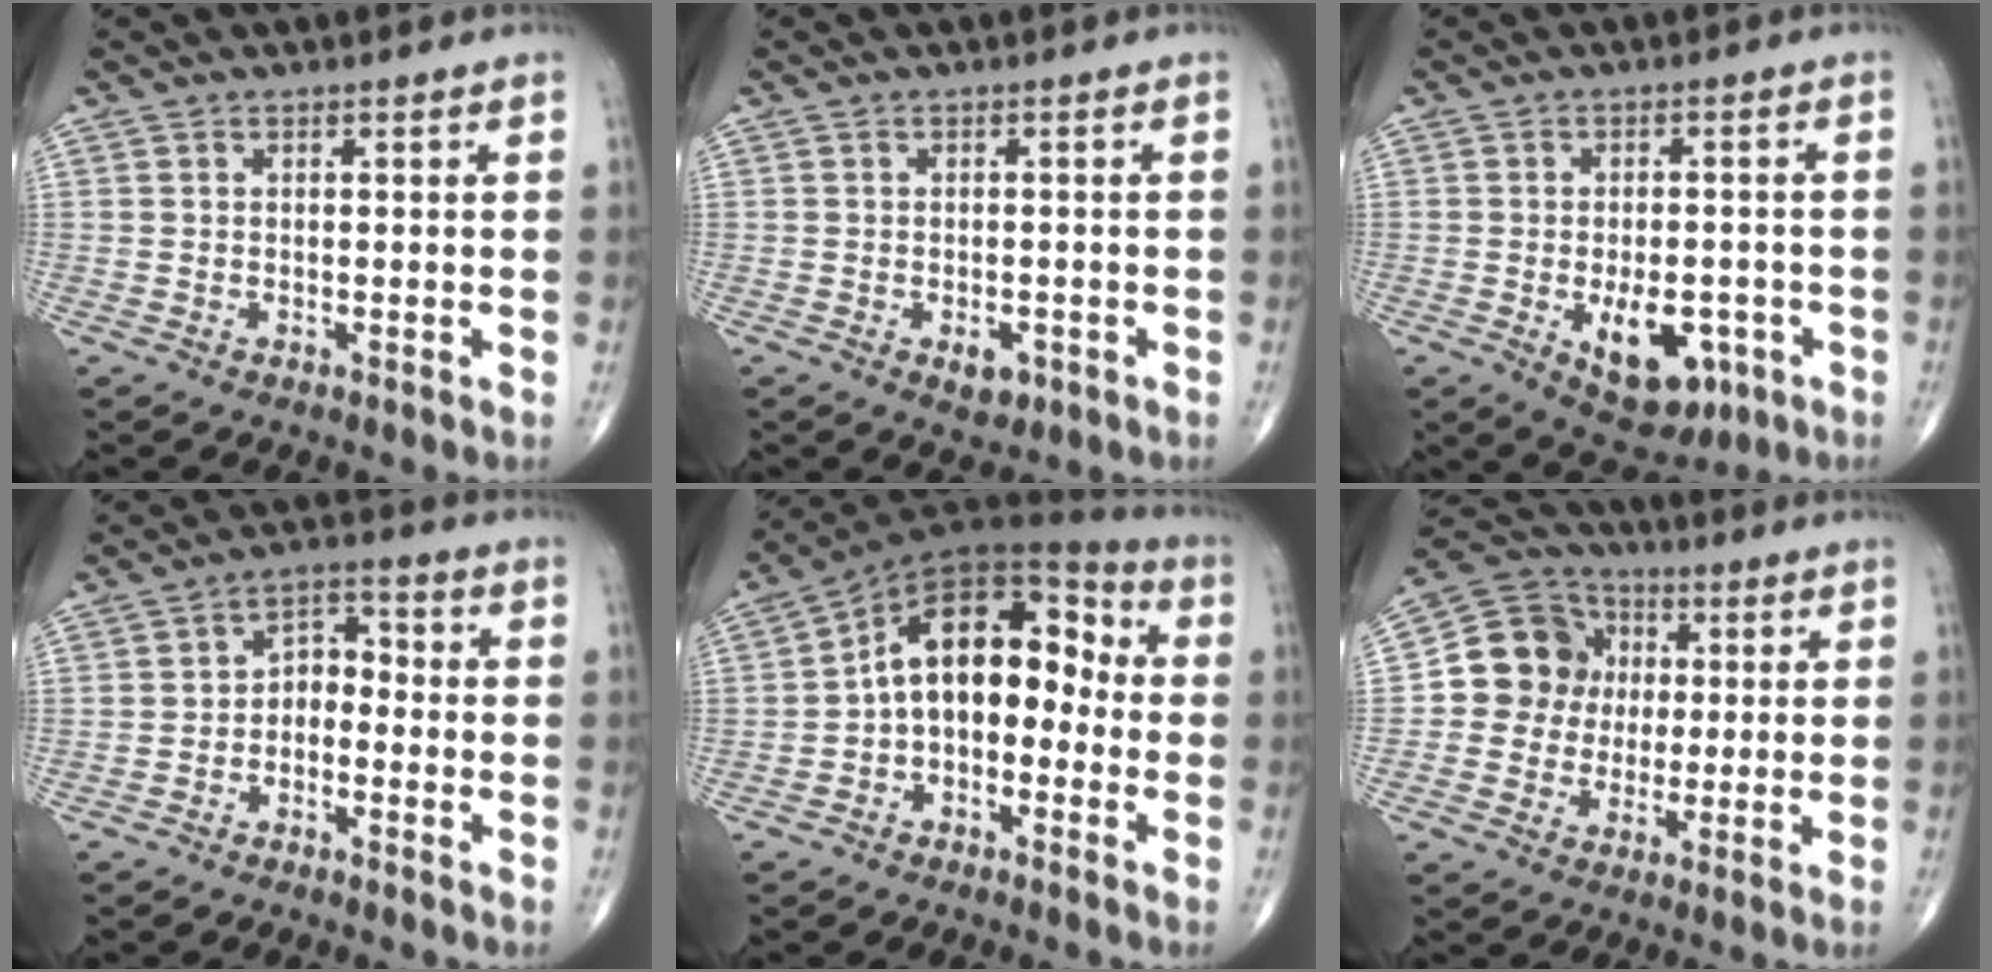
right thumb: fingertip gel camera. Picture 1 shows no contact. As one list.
[{"total": 3.0, "force": [-1.3, 1.8, 2.1], "torque": [-0.019, 0.002, -0.014]}, {"total": 10.7, "force": [-3.8, 5.9, 8.0], "torque": [-0.090, 0.009, -0.041]}, {"total": 5.3, "force": [-1.8, 3.6, 3.4], "torque": [-0.037, 0.038, -0.045]}, {"total": 13.3, "force": [-1.8, 8.6, 10.1], "torque": [-0.125, 0.062, -0.045]}, {"total": 11.6, "force": [0.8, 10.7, 4.4], "torque": [-0.044, 0.019, 0.004]}]